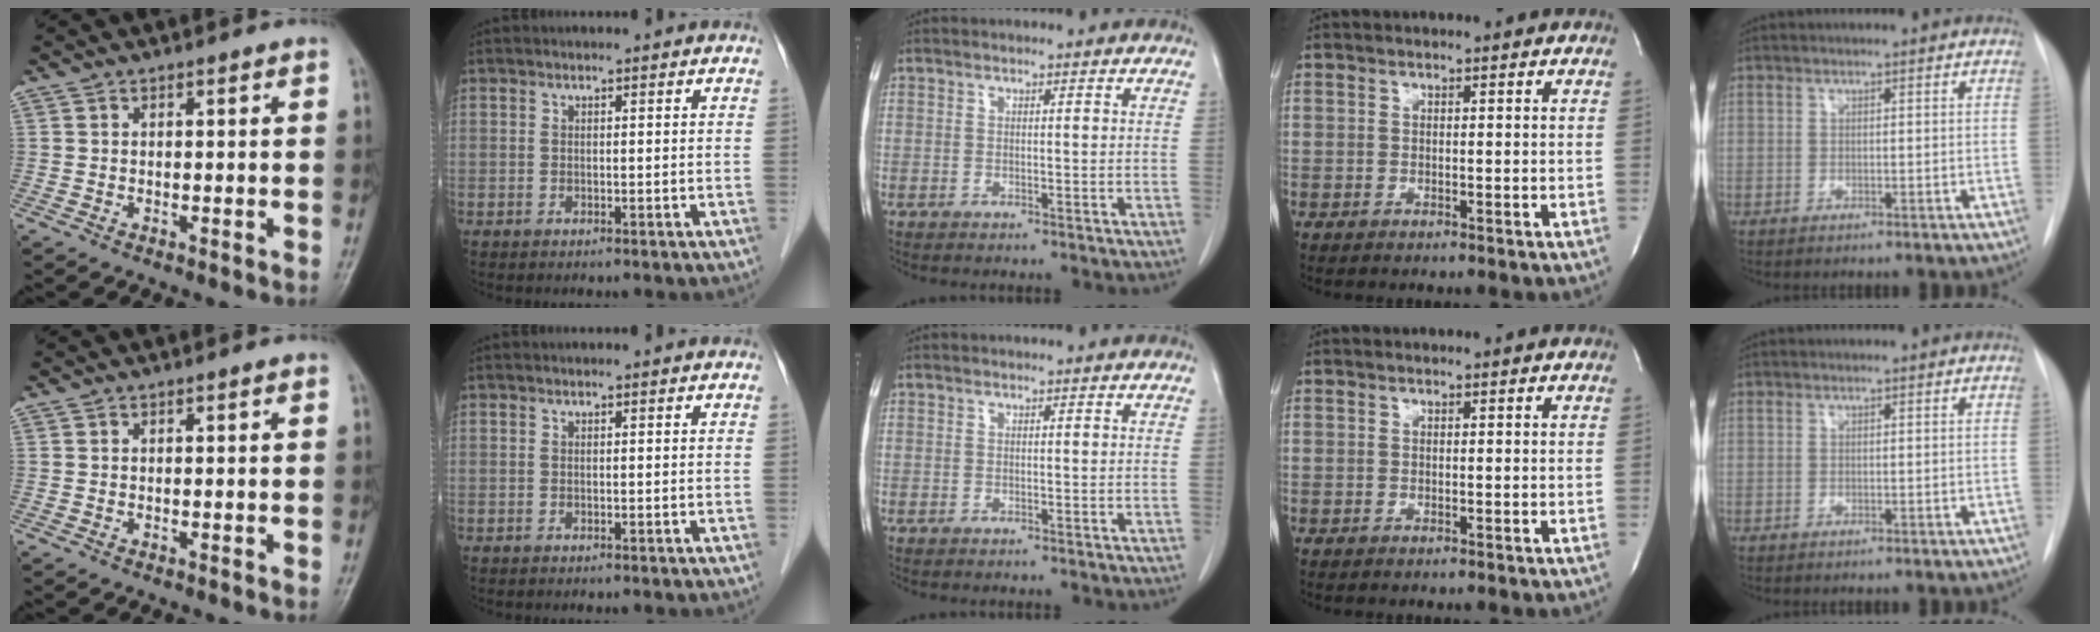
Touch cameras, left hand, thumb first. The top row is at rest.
{}